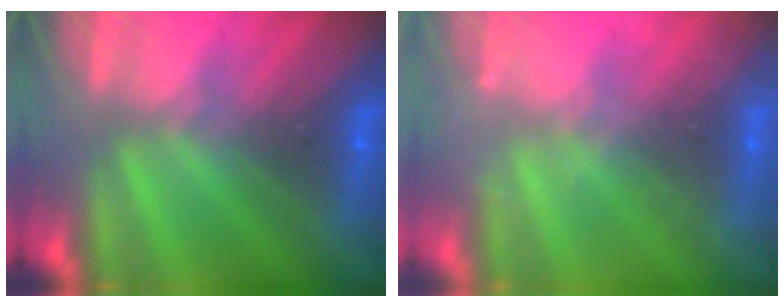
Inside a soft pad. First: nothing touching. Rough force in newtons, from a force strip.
{"total": 2.3}